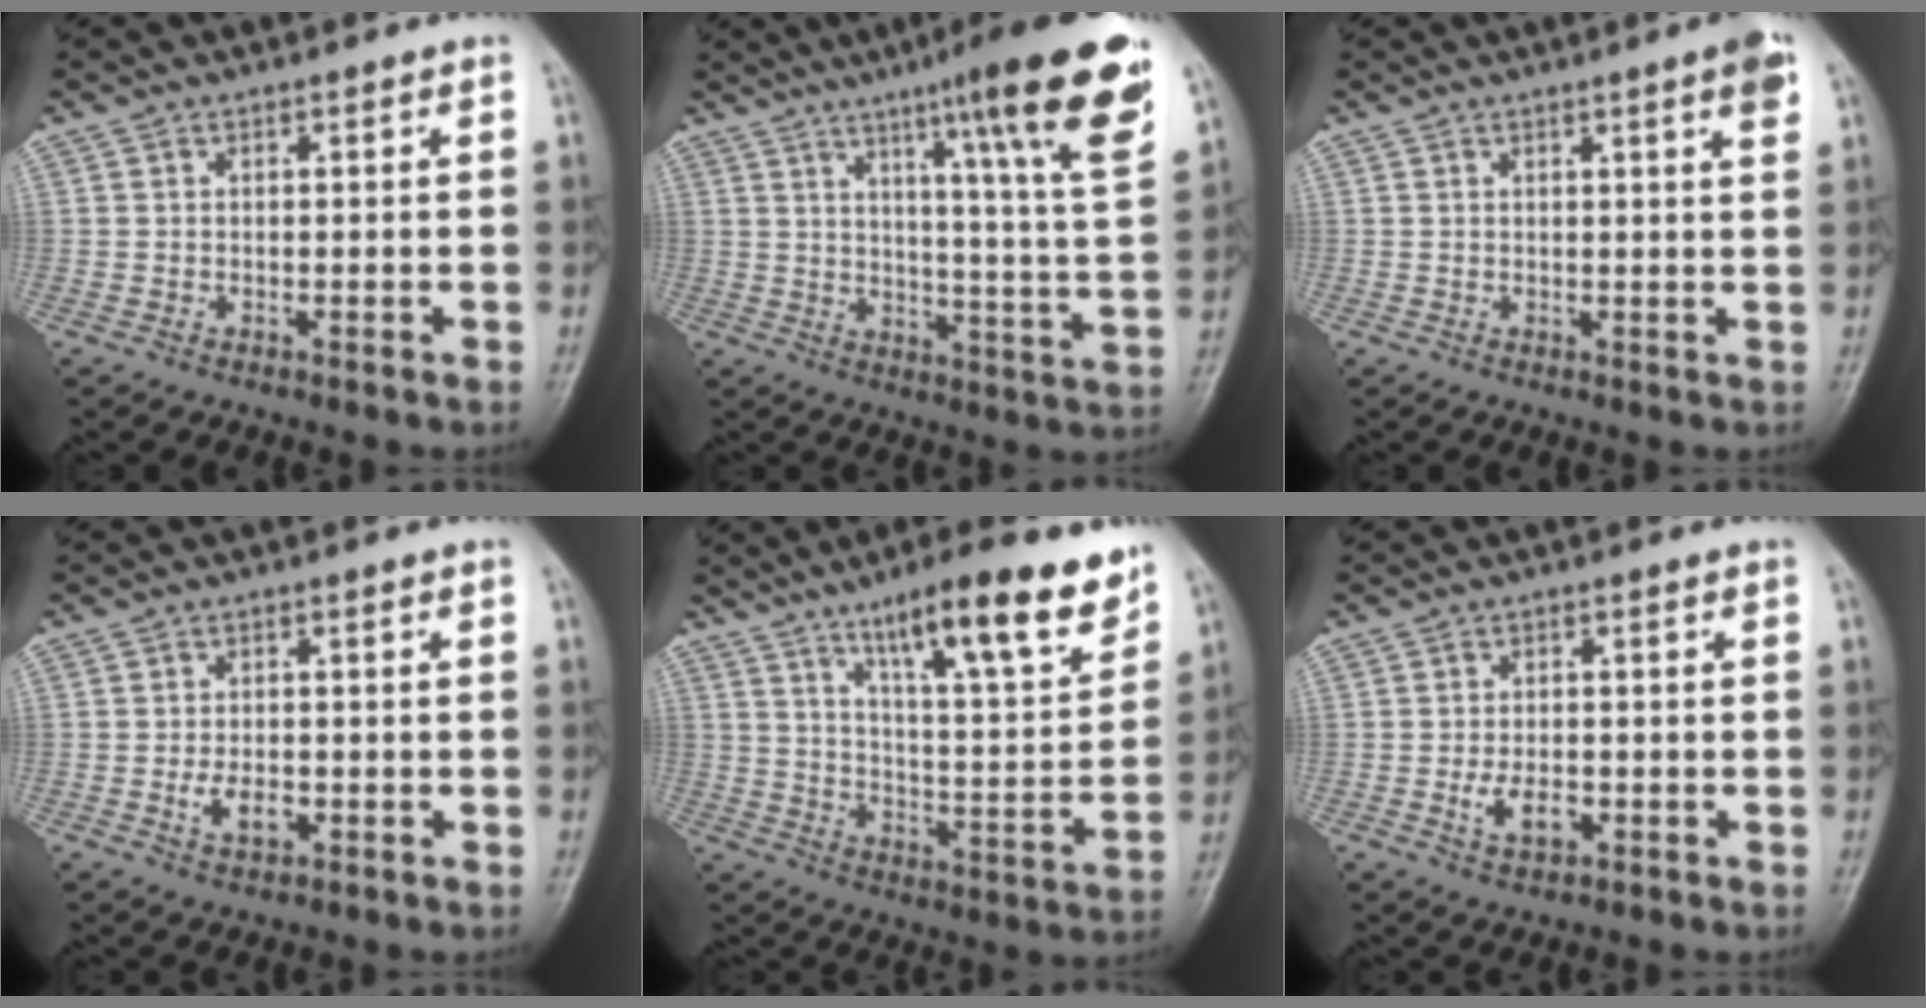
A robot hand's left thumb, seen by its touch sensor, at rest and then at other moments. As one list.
[{"total": 19.8, "force": [11.5, 1.3, 16.1], "torque": [-0.201, -0.052, 0.157]}, {"total": 3.5, "force": [2.0, 0.2, 2.9], "torque": [-0.031, -0.007, 0.025]}, {"total": 3.7, "force": [-1.2, 2.2, 2.8], "torque": [-0.046, 0.004, -0.017]}, {"total": 17.7, "force": [11.7, 3.5, 12.8], "torque": [-0.165, -0.060, 0.186]}, {"total": 4.2, "force": [-1.3, 2.5, 3.1], "torque": [-0.052, 0.004, -0.019]}]